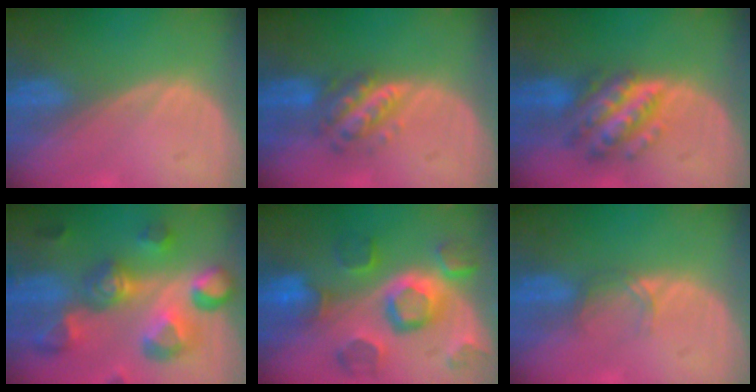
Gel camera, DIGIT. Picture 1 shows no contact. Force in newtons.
{"total": 5.8, "press": 5.3, "slide": 2.4}
{"total": 7.7, "press": 7.7, "slide": 0.4}
{"total": 11.3, "press": 10.1, "slide": 5.1}
{"total": 11.5, "press": 10.0, "slide": 5.6}
{"total": 1.9, "press": 1.9, "slide": 0.3}